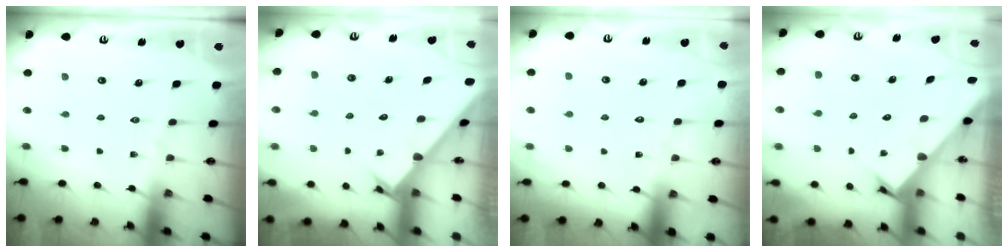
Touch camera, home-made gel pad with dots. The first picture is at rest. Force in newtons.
{"total": 2.7, "press": 2.6, "slide": 0.3}
{"total": 5.6, "press": 5.6, "slide": 0.3}
{"total": 2.3, "press": 2.3, "slide": 0.2}